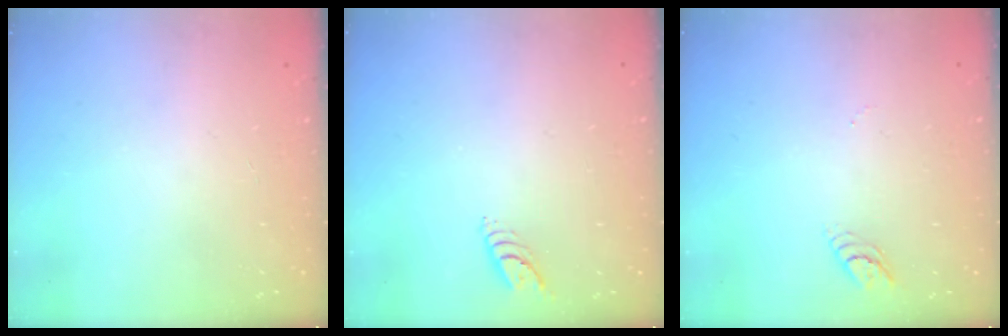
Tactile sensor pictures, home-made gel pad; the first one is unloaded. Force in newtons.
{"total": 5.6, "press": 5.6, "slide": 0.4}
{"total": 3.6, "press": 3.6, "slide": 0.3}